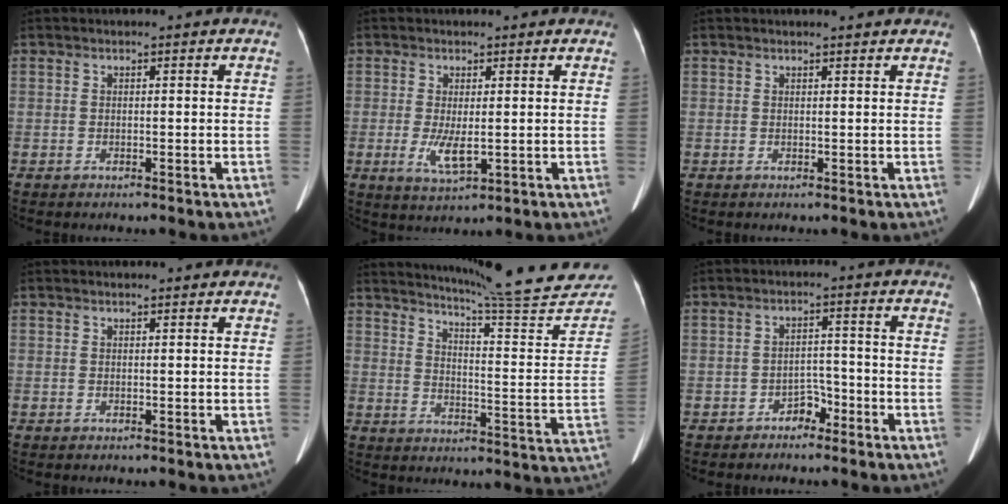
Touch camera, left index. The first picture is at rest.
{"total": 4.3, "force": [0.1, 1.2, 4.1], "torque": [-0.079, -0.009, 0.008]}
{"total": 2.0, "force": [1.9, 0.0, 0.6], "torque": [-0.010, 0.005, 0.024]}
{"total": 1.8, "force": [1.7, 0.4, 0.5], "torque": [-0.012, 0.013, 0.020]}
{"total": 23.4, "force": [21.9, -0.1, 8.3], "torque": [-0.118, -0.107, 0.270]}
{"total": 2.7, "force": [-2.0, 1.6, 1.0], "torque": [-0.013, 0.006, -0.033]}